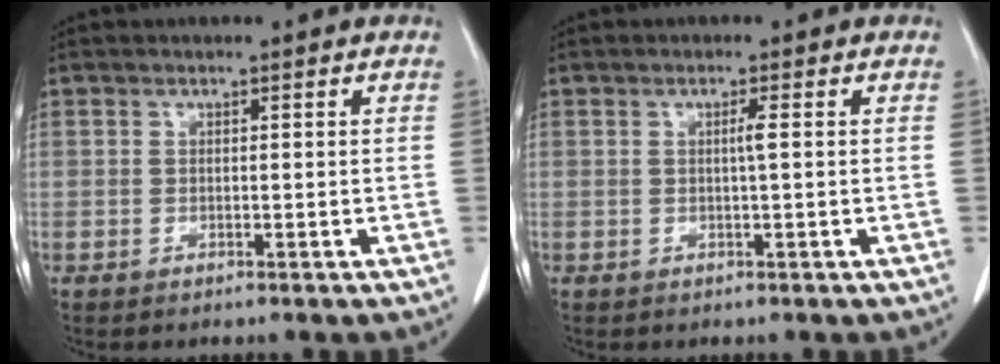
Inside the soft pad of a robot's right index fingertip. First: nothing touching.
{"total": 1.2, "force": [0.1, -0.2, 1.2], "torque": [-0.022, 0.001, 0.000]}